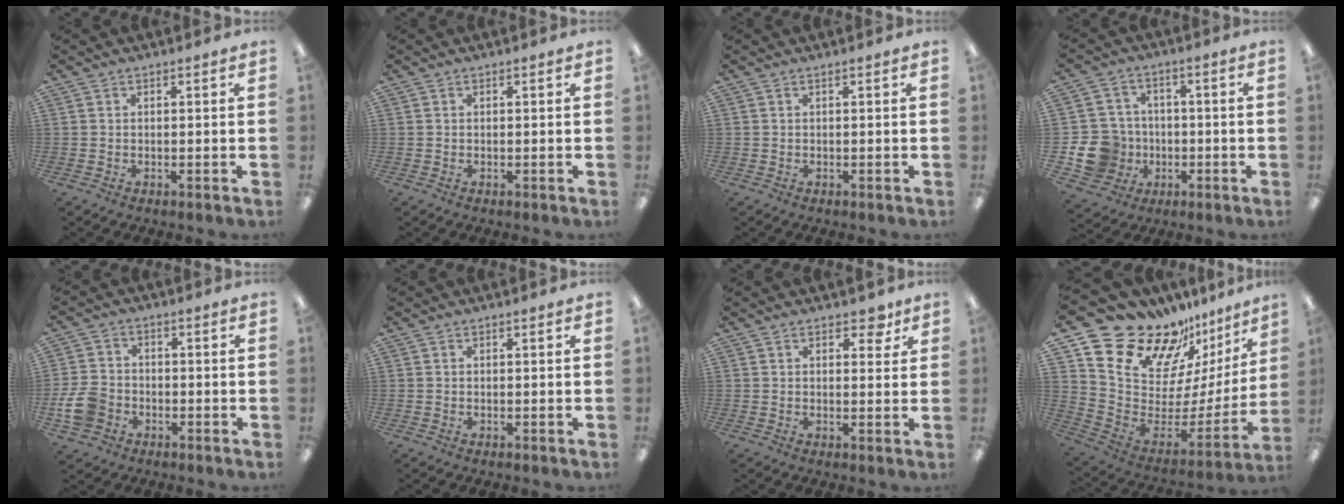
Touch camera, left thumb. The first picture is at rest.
{"total": 0.0}
{"total": 0.0}
{"total": 12.9, "force": [-3.4, 11.6, 4.4], "torque": [-0.108, 0.031, -0.051]}
{"total": 8.4, "force": [-2.8, 6.6, 4.2], "torque": [-0.099, 0.022, -0.050]}
{"total": 0.0}
{"total": 3.9, "force": [2.3, 2.2, 2.3], "torque": [-0.016, -0.006, 0.035]}
{"total": 20.8, "force": [17.8, 8.8, 6.2], "torque": [-0.108, -0.153, 0.327]}